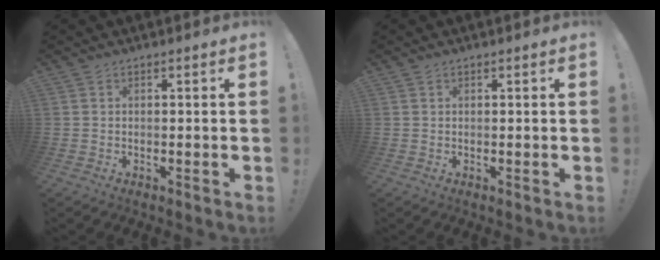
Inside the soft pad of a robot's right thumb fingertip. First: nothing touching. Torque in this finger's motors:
{"motor_torque": [-0.02, -0.22, -0.17, 0.08, 0.00]}